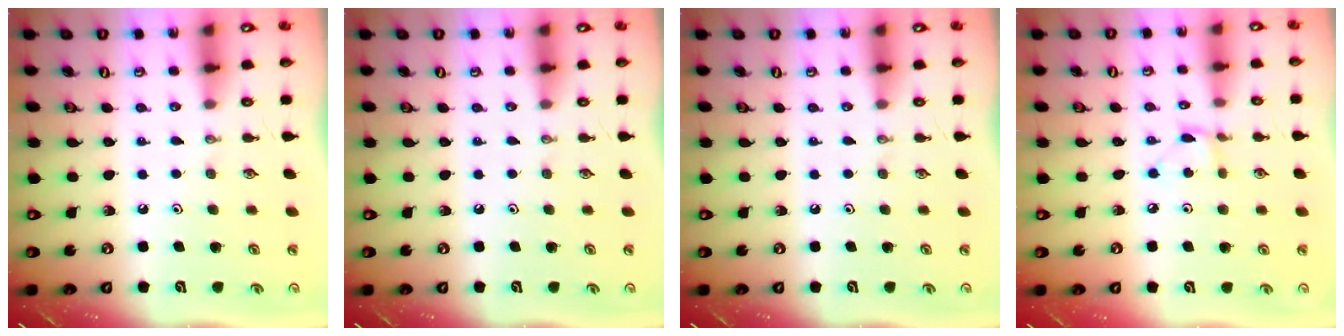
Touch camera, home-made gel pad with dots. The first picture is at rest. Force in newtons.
{"total": 0.0}
{"total": 0.0}
{"total": 3.0, "press": 3.0, "slide": 0.1}